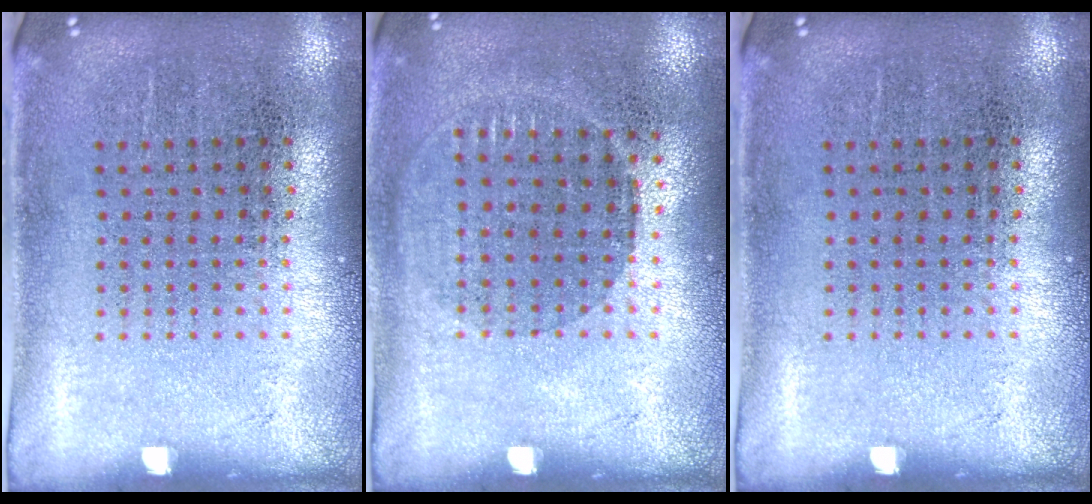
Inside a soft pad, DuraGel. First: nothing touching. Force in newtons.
{"total": 0.9, "press": 0.8, "slide": 0.4}
{"total": 0.0}